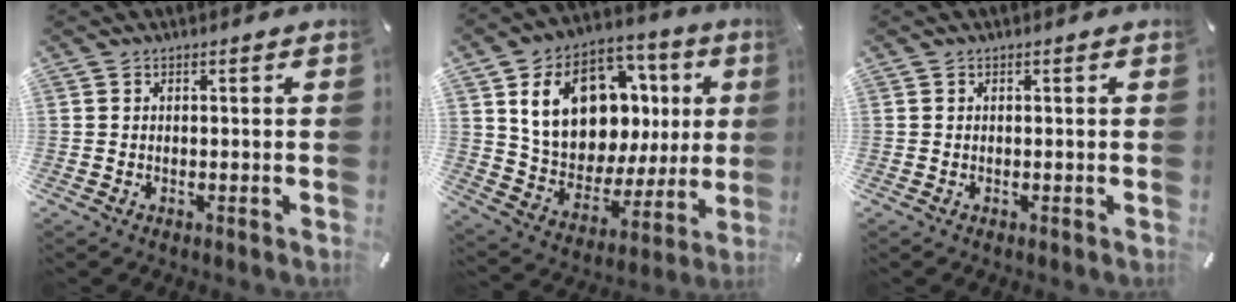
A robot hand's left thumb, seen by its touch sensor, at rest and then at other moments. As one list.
[{"total": 20.0, "force": [6.8, 14.2, 12.4], "torque": [-0.212, -0.023, 0.130]}, {"total": 0.0}]